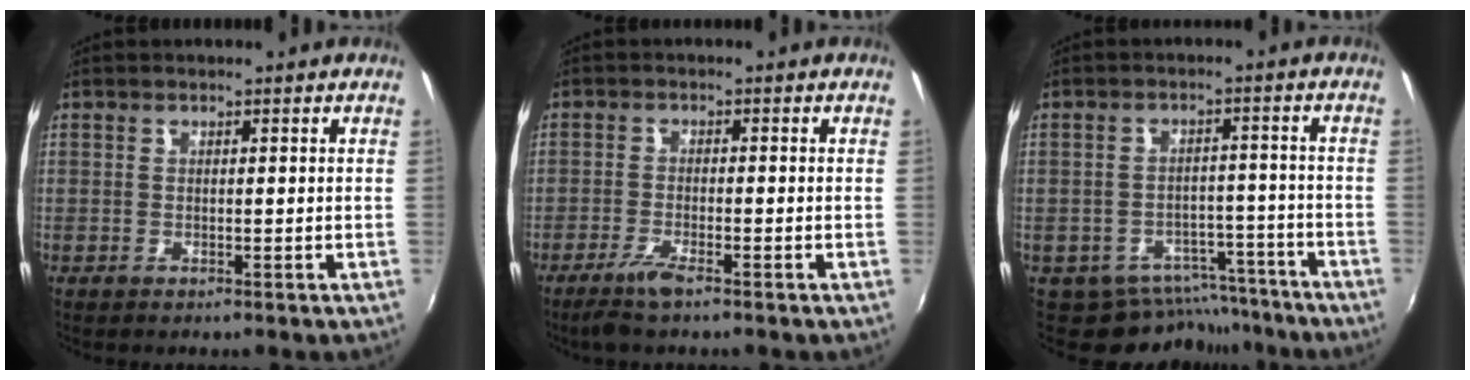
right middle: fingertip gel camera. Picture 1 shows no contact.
{"total": 4.1, "force": [-3.0, 0.4, 2.7], "torque": [-0.070, -0.009, -0.062]}
{"total": 9.9, "force": [-8.4, 5.0, 1.5], "torque": [-0.025, 0.023, -0.100]}